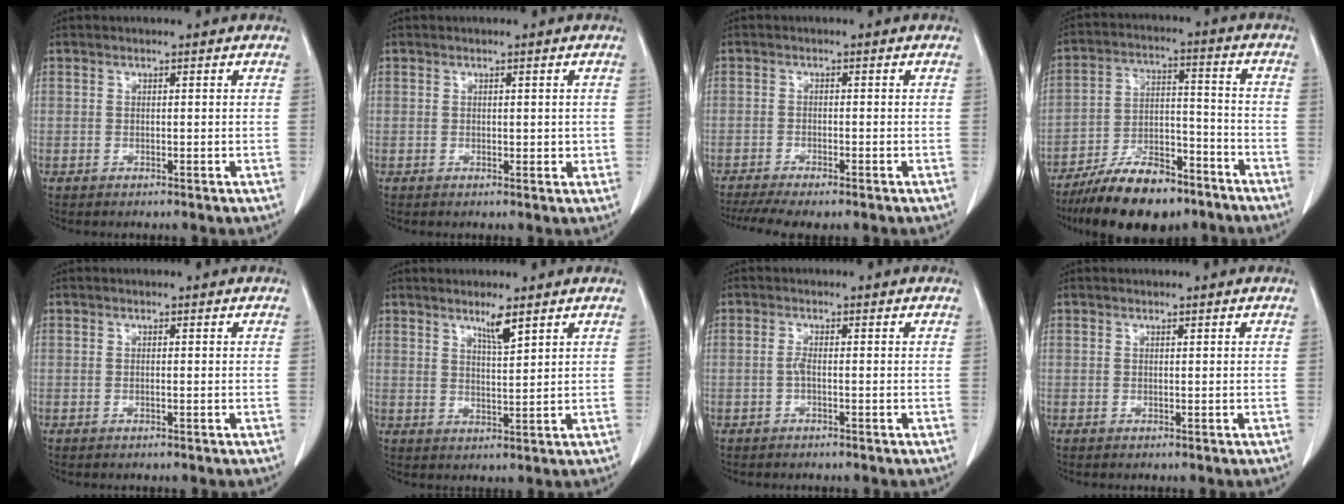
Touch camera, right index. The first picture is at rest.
{"total": 1.6, "force": [0.1, 0.9, 1.3], "torque": [-0.016, -0.003, 0.005]}
{"total": 8.2, "force": [-6.5, 1.3, 4.7], "torque": [-0.071, -0.008, -0.101]}
{"total": 14.1, "force": [-10.7, 5.1, 7.7], "torque": [-0.126, 0.014, -0.181]}
{"total": 0.0}
{"total": 3.6, "force": [2.6, 0.1, 2.5], "torque": [-0.047, -0.007, 0.049]}
{"total": 1.2, "force": [-0.3, 0.1, 1.1], "torque": [-0.024, 0.002, -0.009]}
{"total": 0.0}